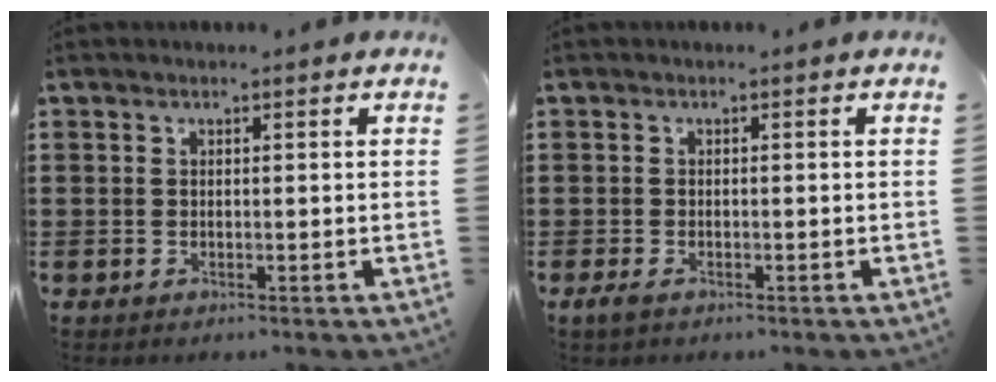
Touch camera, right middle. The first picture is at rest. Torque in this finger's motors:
{"motor_torque": [0.28, -0.04, 0.20, 0.06]}